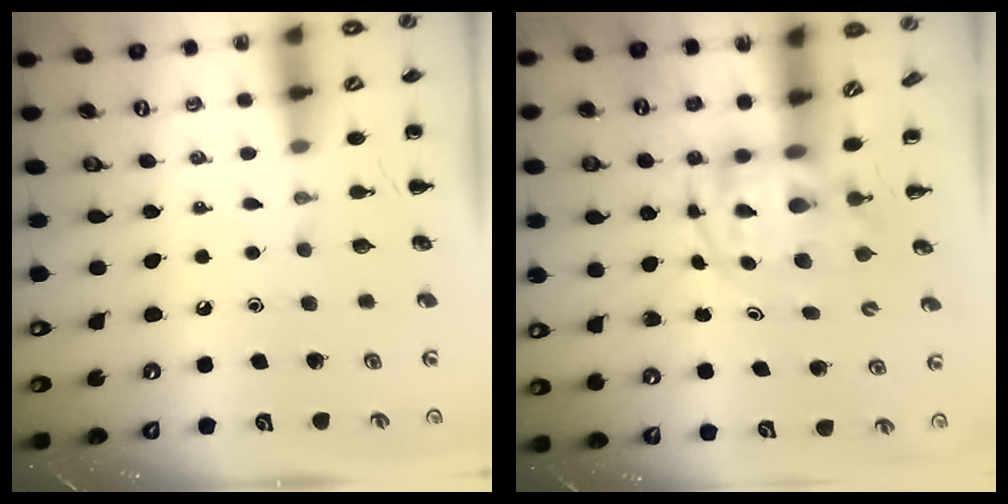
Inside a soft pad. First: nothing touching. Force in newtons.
{"total": 3.8, "press": 3.8, "slide": 0.7}